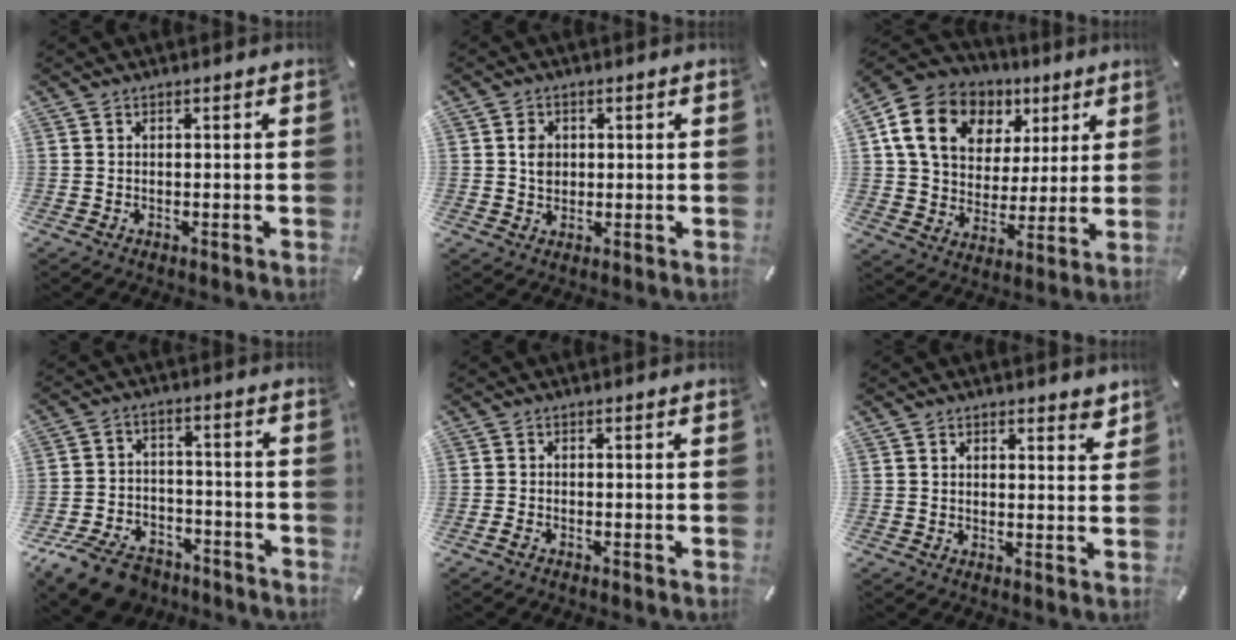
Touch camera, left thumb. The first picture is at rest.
{"total": 3.7, "force": [0.5, 3.2, 1.8], "torque": [-0.021, 0.001, 0.005]}
{"total": 16.2, "force": [6.5, 12.8, 7.6], "torque": [-0.151, -0.004, 0.124]}
{"total": 11.2, "force": [-8.4, 6.1, 4.2], "torque": [-0.076, 0.056, -0.151]}
{"total": 1.1, "force": [-0.9, 0.4, 0.5], "torque": [-0.011, -0.001, -0.016]}
{"total": 2.4, "force": [1.9, 1.2, 0.8], "torque": [-0.003, -0.007, 0.032]}